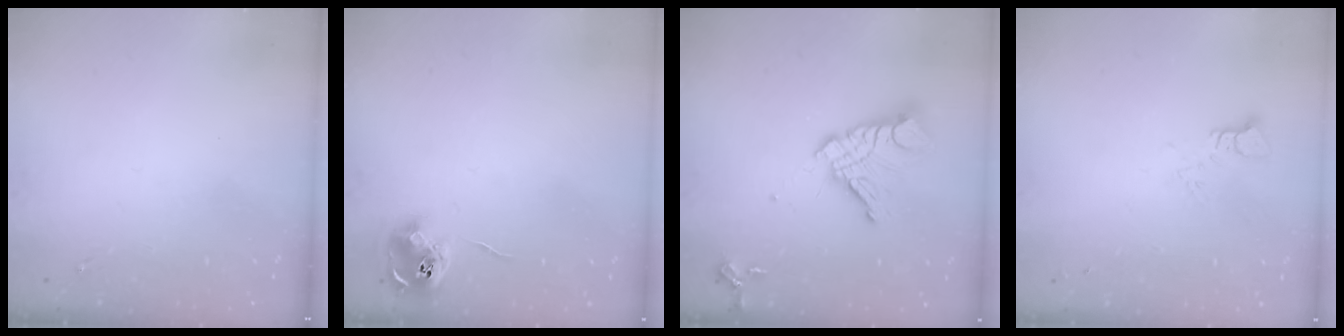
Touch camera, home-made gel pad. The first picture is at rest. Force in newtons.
{"total": 8.8, "press": 8.8, "slide": 0.1}
{"total": 15.7, "press": 15.6, "slide": 1.8}
{"total": 3.4, "press": 3.4, "slide": 0.2}